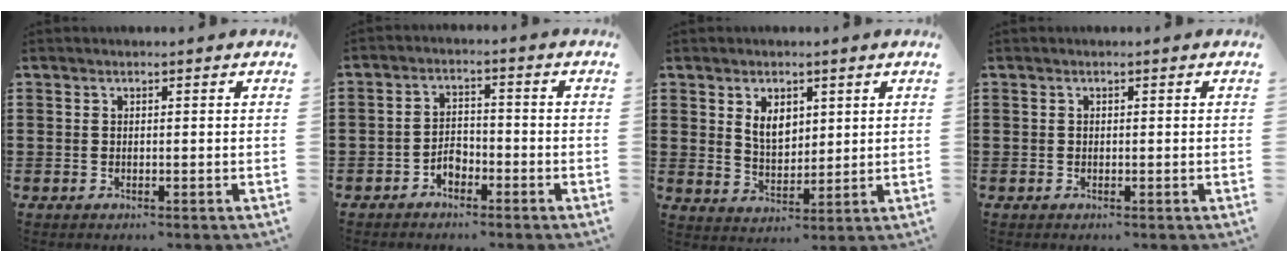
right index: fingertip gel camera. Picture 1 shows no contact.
{"total": 3.0, "force": [-2.1, 1.7, 1.3], "torque": [-0.029, 0.006, -0.043]}
{"total": 4.7, "force": [1.9, 3.0, 3.0], "torque": [-0.061, 0.007, 0.032]}
{"total": 0.0}